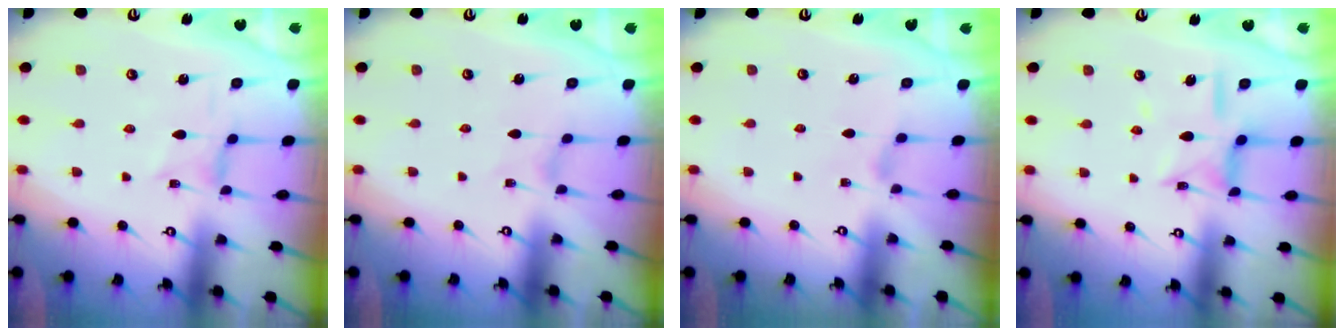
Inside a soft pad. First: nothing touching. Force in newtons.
{"total": 0.0}
{"total": 1.8, "press": 1.8, "slide": 0.4}
{"total": 9.6, "press": 9.5, "slide": 0.8}